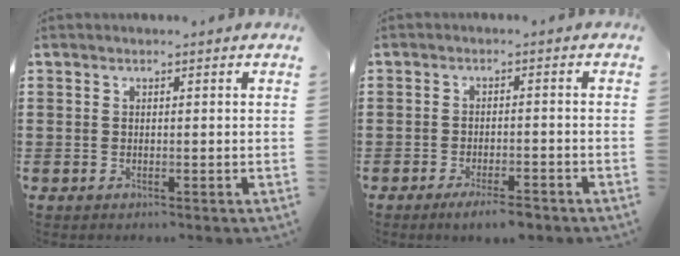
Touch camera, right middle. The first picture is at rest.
{"total": 3.2, "force": [-2.4, 0.5, 2.0], "torque": [-0.039, 0.001, -0.045]}